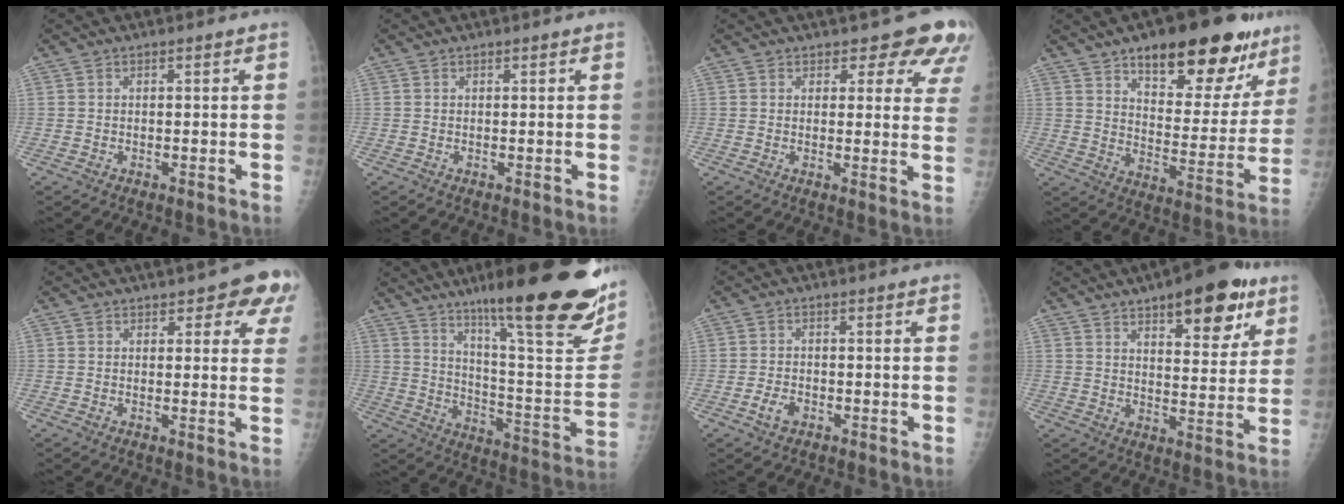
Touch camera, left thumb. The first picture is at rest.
{"total": 0.0}
{"total": 9.5, "force": [8.0, 4.2, 2.9], "torque": [0.020, -0.044, 0.065]}
{"total": 23.2, "force": [14.9, 10.0, 14.7], "torque": [-0.145, -0.061, 0.215]}
{"total": 7.0, "force": [4.6, 3.3, 4.2], "torque": [-0.004, -0.017, 0.044]}
{"total": 30.2, "force": [18.2, 6.0, 23.3], "torque": [-0.282, -0.065, 0.275]}
{"total": 2.8, "force": [-1.3, 1.8, 1.7], "torque": [-0.031, 0.005, -0.022]}
{"total": 16.4, "force": [9.4, 6.4, 11.8], "torque": [-0.121, -0.038, 0.133]}